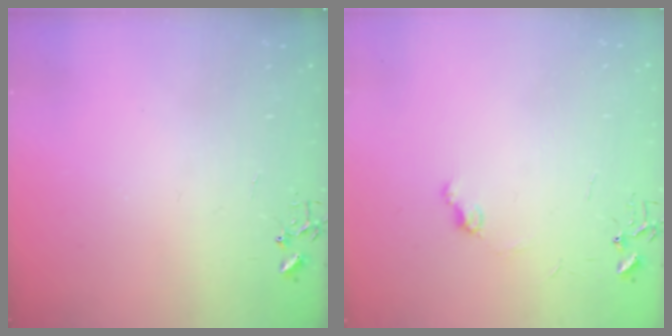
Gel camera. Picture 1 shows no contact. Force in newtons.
{"total": 5.8, "press": 5.7, "slide": 0.6}